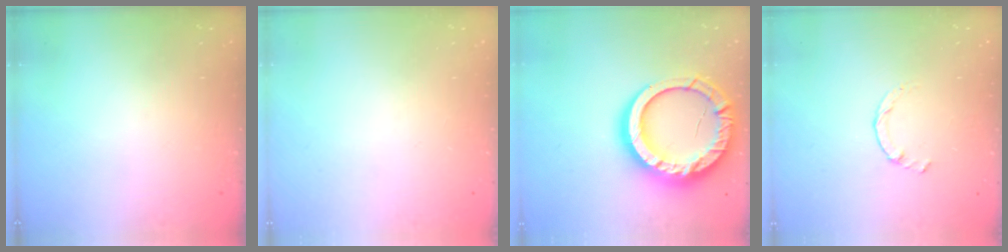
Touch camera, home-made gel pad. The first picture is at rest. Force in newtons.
{"total": 0.0}
{"total": 24.5, "press": 24.4, "slide": 2.2}
{"total": 0.0}